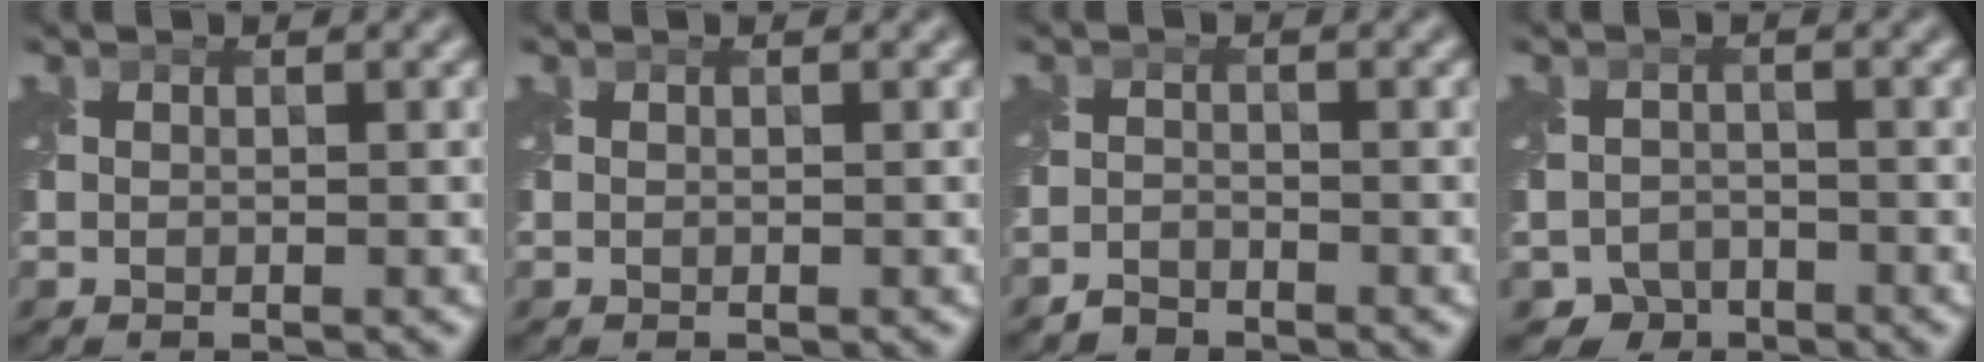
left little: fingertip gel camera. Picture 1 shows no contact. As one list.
[{"total": 0.0}, {"total": 1.5, "force": [-1.4, 0.4, -0.1], "torque": [0.004, 0.000, -0.034]}, {"total": 3.1, "force": [-2.4, 1.9, 0.1], "torque": [0.012, -0.003, -0.045]}]